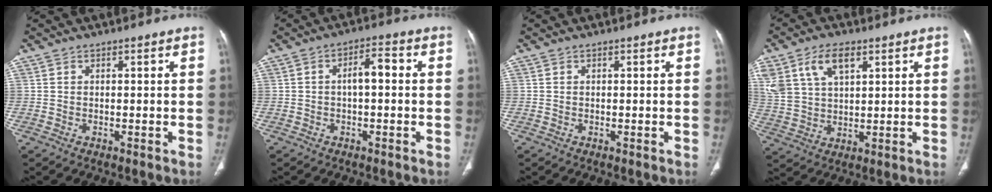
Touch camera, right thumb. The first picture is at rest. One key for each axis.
{"total": 4.5, "fx": -0.1, "fy": 1.9, "fz": 4.1, "tx": -0.065, "ty": 0.021, "tz": -0.006}
{"total": 0.0}
{"total": 12.7, "fx": 6.1, "fy": 7.5, "fz": 8.1, "tx": -0.165, "ty": -0.008, "tz": 0.125}